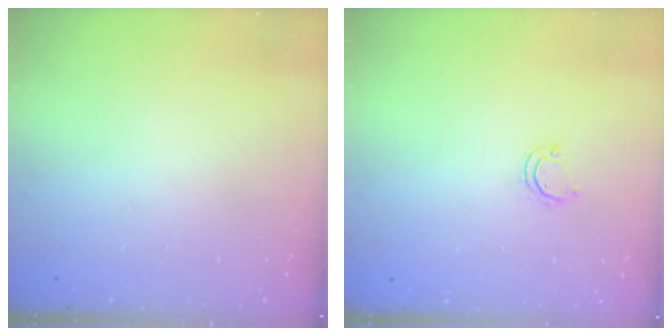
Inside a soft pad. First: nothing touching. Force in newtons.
{"total": 3.0, "press": 3.0, "slide": 0.2}